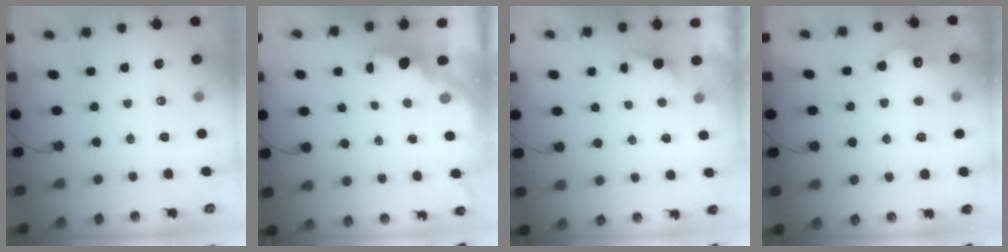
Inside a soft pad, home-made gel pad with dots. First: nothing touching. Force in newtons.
{"total": 2.3, "press": 2.2, "slide": 0.8}
{"total": 0.9, "press": 0.5, "slide": 0.8}
{"total": 11.3, "press": 11.3, "slide": 0.4}